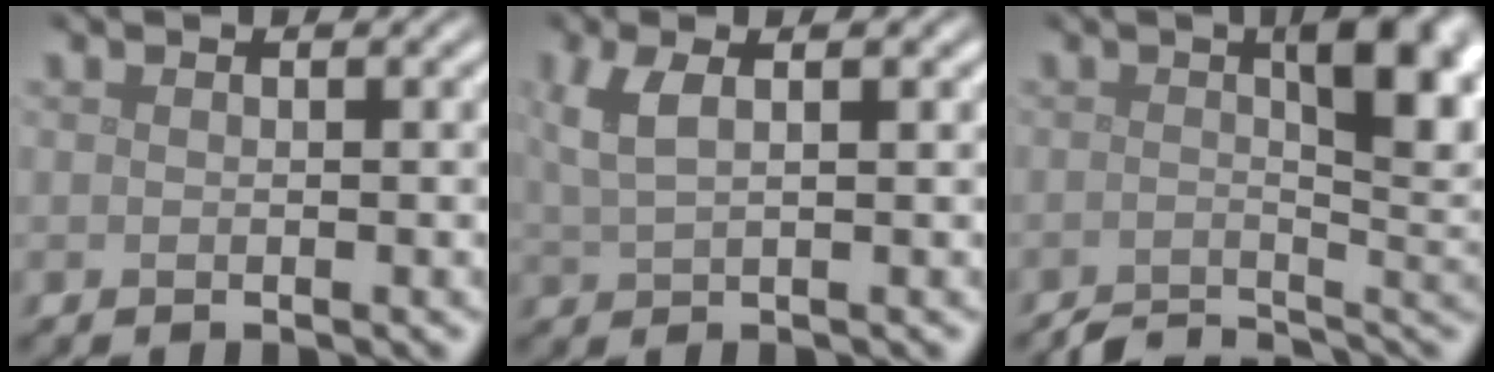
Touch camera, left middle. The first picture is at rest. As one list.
[{"total": 3.5, "force": [1.3, 1.1, 3.0], "torque": [-0.056, 0.004, 0.023]}, {"total": 7.8, "force": [-1.2, 2.9, 7.2], "torque": [-0.074, 0.003, -0.034]}]